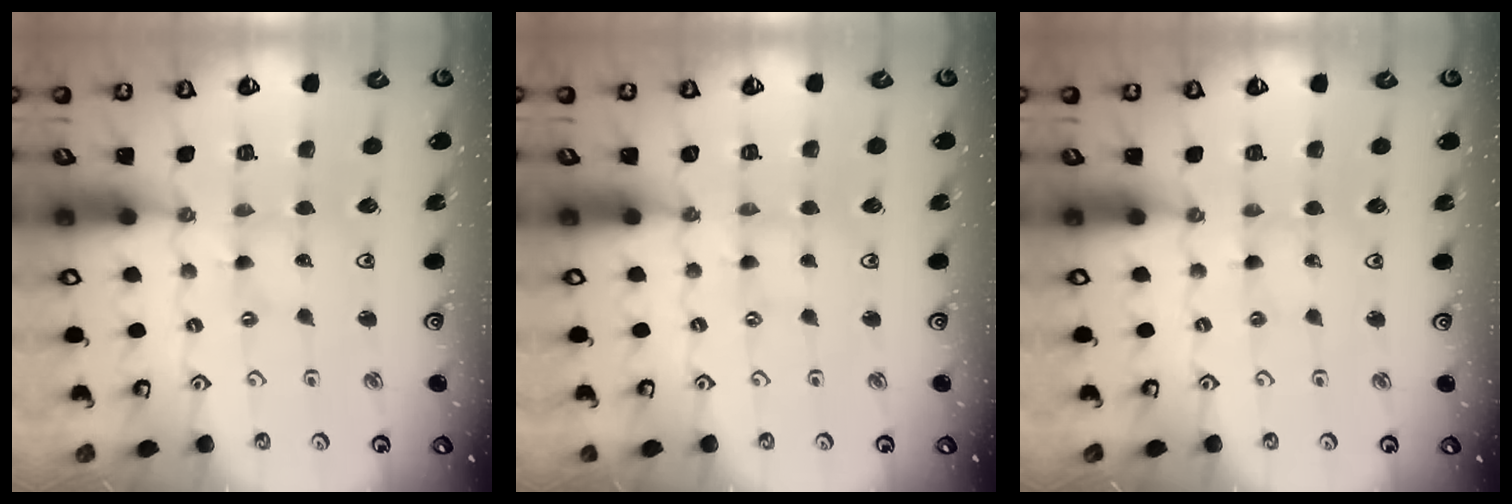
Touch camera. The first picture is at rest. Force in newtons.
{"total": 0.9, "press": 0.9, "slide": 0.3}
{"total": 2.1, "press": 2.0, "slide": 0.3}